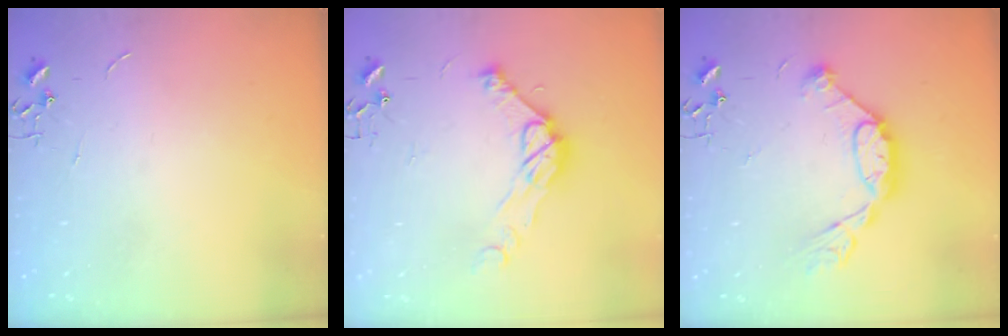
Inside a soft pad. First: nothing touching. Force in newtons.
{"total": 11.5, "press": 11.5, "slide": 0.4}
{"total": 12.9, "press": 12.9, "slide": 0.8}